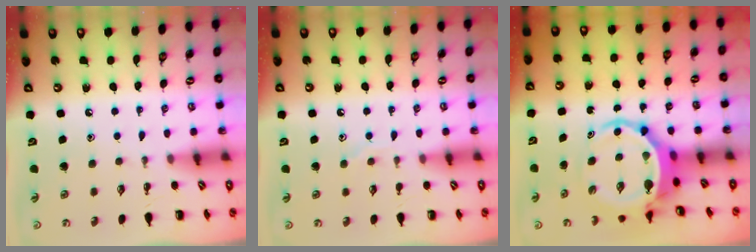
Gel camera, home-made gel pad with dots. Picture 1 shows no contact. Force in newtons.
{"total": 5.7, "press": 5.6, "slide": 1.0}
{"total": 6.8, "press": 6.6, "slide": 1.6}